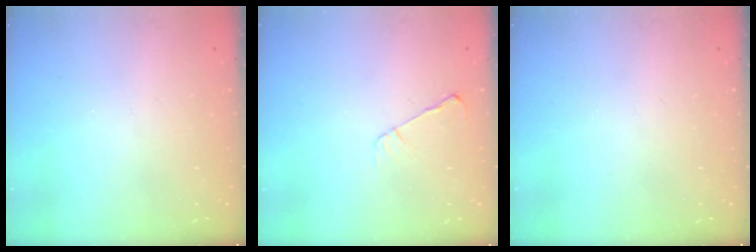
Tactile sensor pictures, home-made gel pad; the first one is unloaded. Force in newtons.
{"total": 3.6, "press": 3.5, "slide": 0.5}
{"total": 0.0}